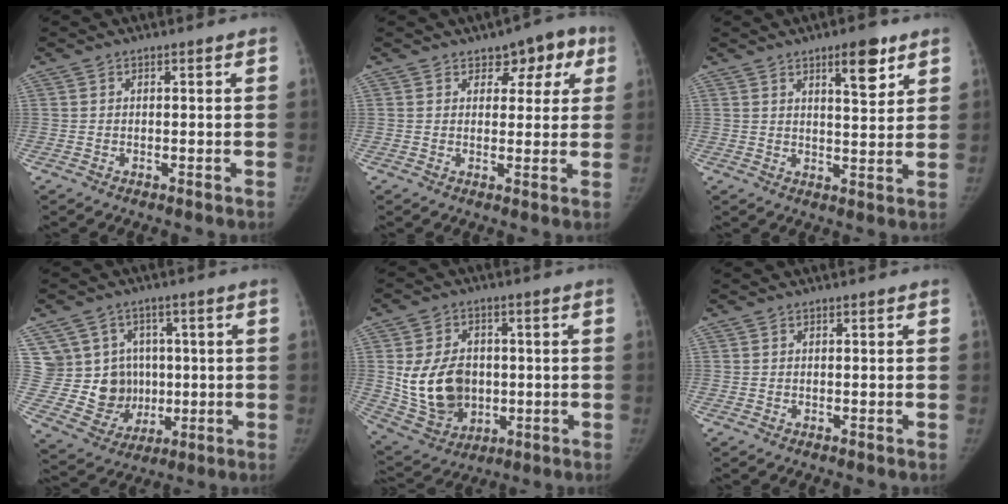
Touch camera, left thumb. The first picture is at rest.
{"total": 6.6, "force": [3.2, 4.1, 4.0], "torque": [-0.006, -0.007, 0.036]}
{"total": 7.3, "force": [4.4, 2.2, 5.4], "torque": [-0.063, -0.028, 0.065]}
{"total": 13.0, "force": [2.0, 12.0, 4.7], "torque": [-0.032, 0.009, 0.060]}
{"total": 14.6, "force": [0.0, 11.2, 9.3], "torque": [-0.133, -0.005, 0.020]}
{"total": 0.0}